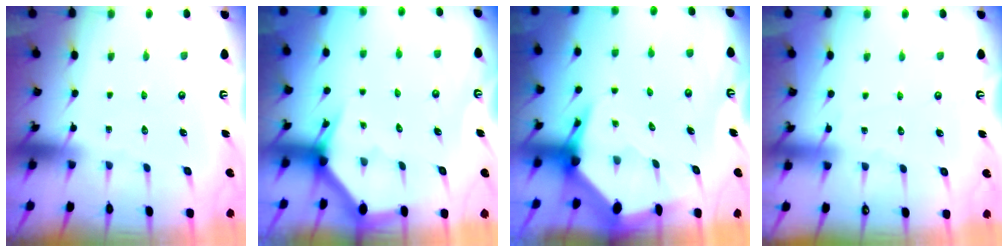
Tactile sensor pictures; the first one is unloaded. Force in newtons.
{"total": 2.9, "press": 2.9, "slide": 0.1}
{"total": 6.3, "press": 6.2, "slide": 0.6}
{"total": 2.6, "press": 2.6, "slide": 0.5}